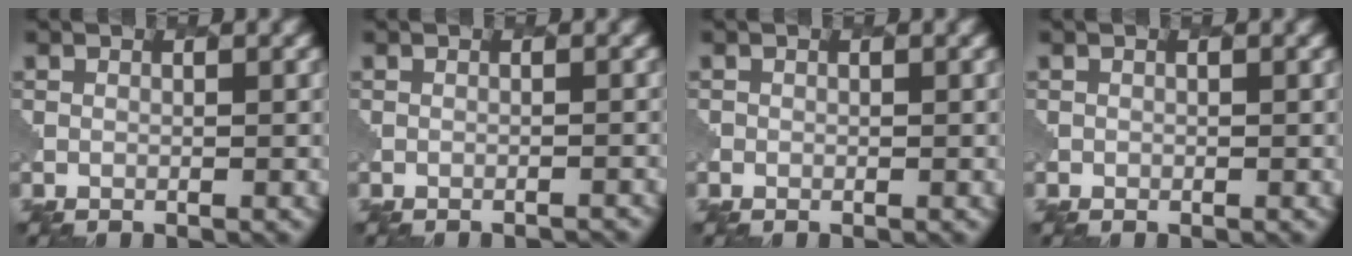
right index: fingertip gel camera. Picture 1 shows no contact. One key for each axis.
{"total": 1.6, "fx": -1.5, "fy": 0.4, "fz": 0.3, "tx": 0.009, "ty": 0.006, "tz": -0.020}
{"total": 0.8, "fx": -0.4, "fy": 0.7, "fz": -0.1, "tx": 0.003, "ty": -0.002, "tz": -0.002}
{"total": 0.6, "fx": -0.2, "fy": 0.6, "fz": 0.0, "tx": 0.001, "ty": -0.003, "tz": 0.001}